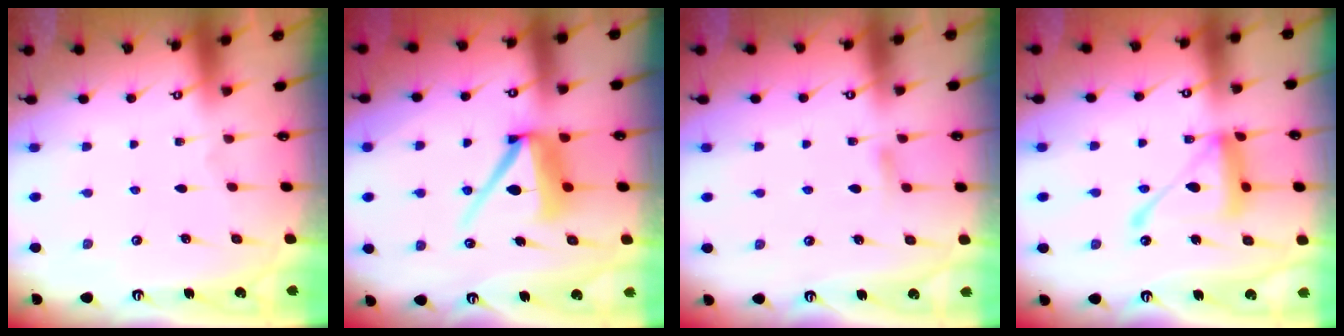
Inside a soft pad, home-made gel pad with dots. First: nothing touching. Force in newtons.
{"total": 11.4, "press": 11.4, "slide": 1.3}
{"total": 4.5, "press": 4.5, "slide": 0.5}
{"total": 14.4, "press": 14.4, "slide": 1.4}